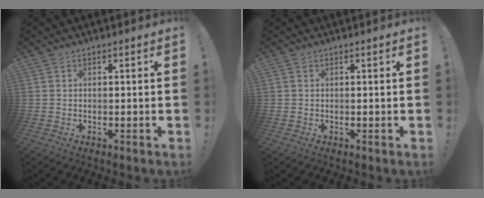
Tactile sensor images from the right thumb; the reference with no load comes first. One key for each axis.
{"total": 0.0}